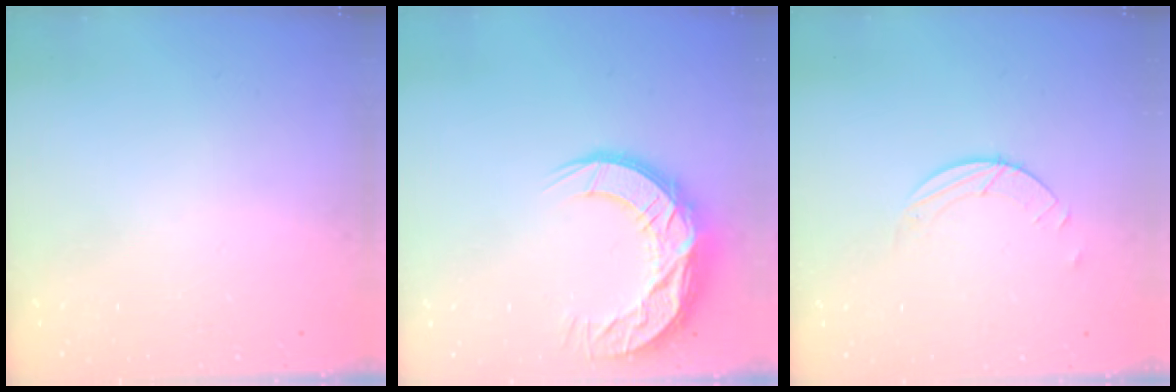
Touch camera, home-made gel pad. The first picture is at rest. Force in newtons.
{"total": 15.4, "press": 15.3, "slide": 1.0}
{"total": 2.0, "press": 2.0, "slide": 0.2}